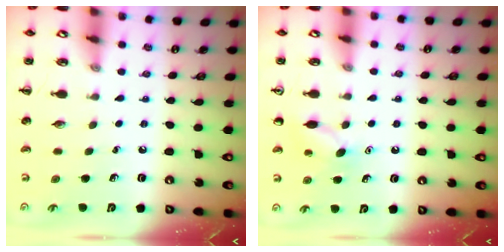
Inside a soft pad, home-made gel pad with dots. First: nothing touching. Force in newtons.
{"total": 6.8, "press": 6.7, "slide": 1.5}